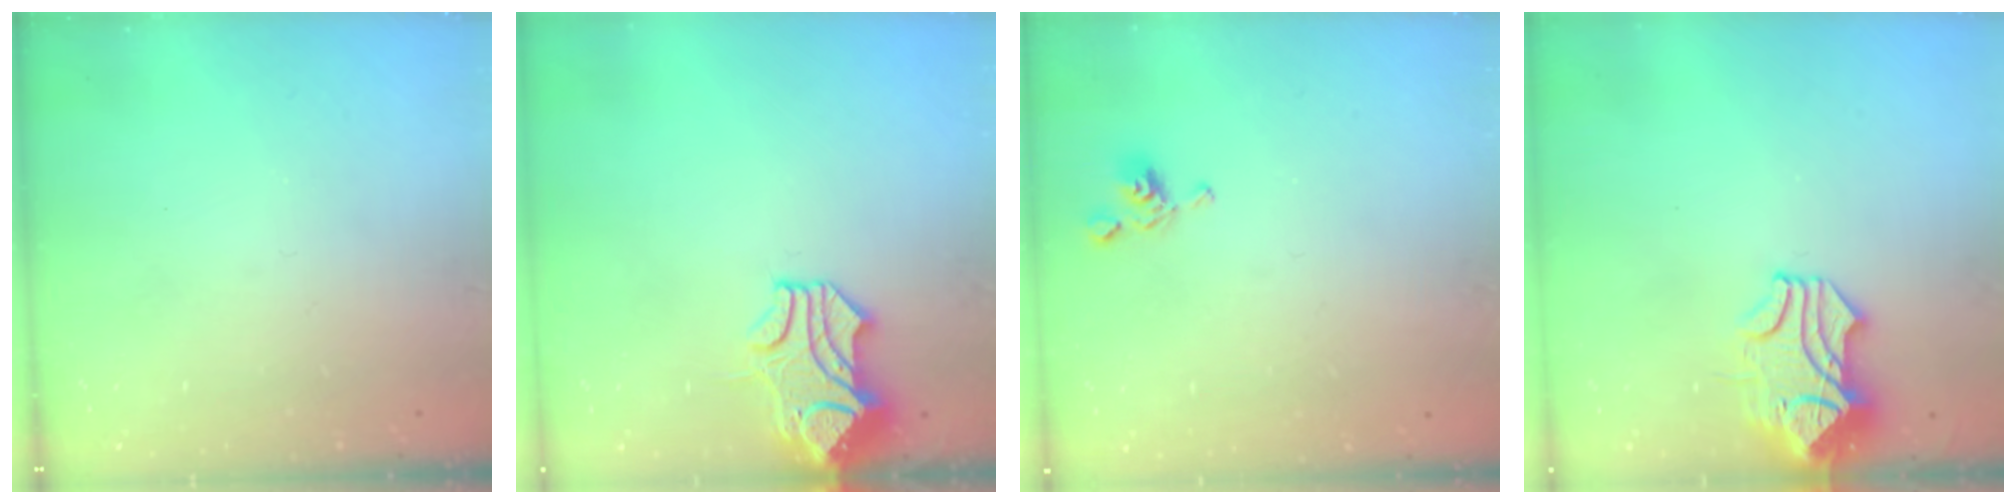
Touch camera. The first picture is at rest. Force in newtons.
{"total": 1.7, "press": 1.1, "slide": 1.3}
{"total": 5.9, "press": 5.9, "slide": 0.2}
{"total": 1.7, "press": 1.2, "slide": 1.3}